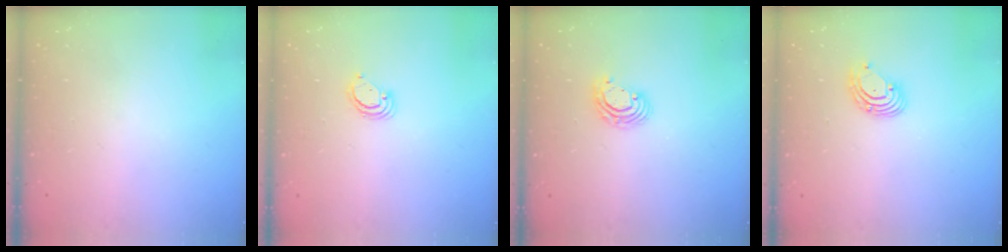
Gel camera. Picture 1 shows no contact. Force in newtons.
{"total": 4.0, "press": 4.0, "slide": 0.2}
{"total": 6.3, "press": 6.3, "slide": 0.8}
{"total": 4.8, "press": 4.7, "slide": 0.5}